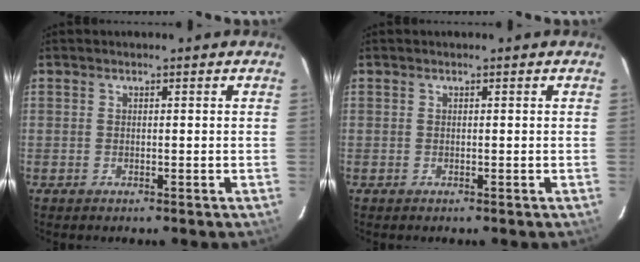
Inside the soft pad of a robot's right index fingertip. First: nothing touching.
{"total": 0.0}